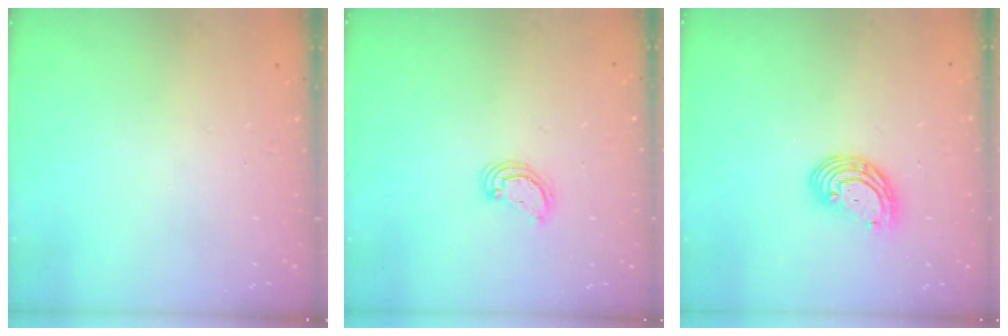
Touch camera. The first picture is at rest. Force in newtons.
{"total": 3.4, "press": 3.4, "slide": 0.4}
{"total": 8.2, "press": 8.1, "slide": 1.3}